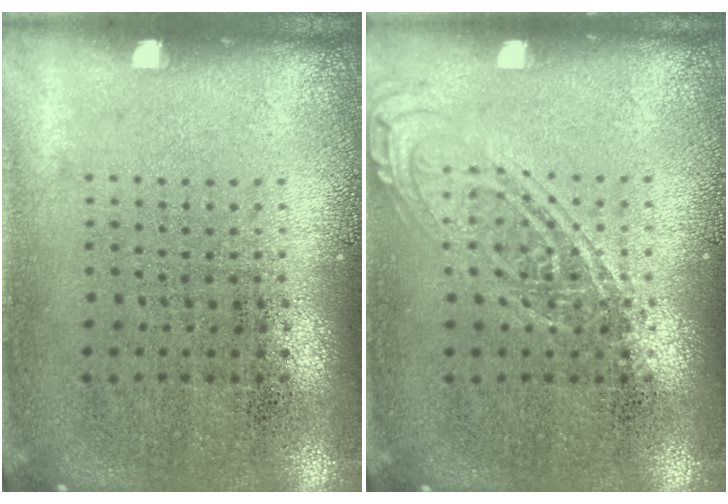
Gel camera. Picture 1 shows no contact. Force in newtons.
{"total": 2.0, "press": 2.0, "slide": 0.2}